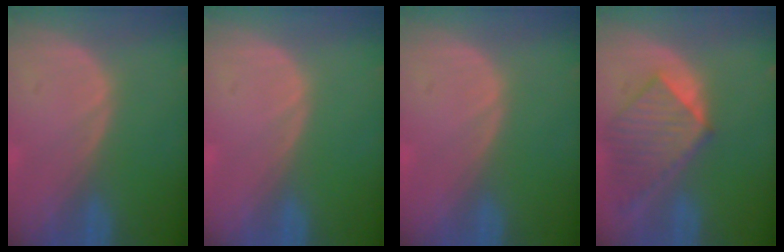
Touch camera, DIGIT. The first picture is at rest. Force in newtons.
{"total": 0.0}
{"total": 0.0}
{"total": 8.2, "press": 7.5, "slide": 3.2}